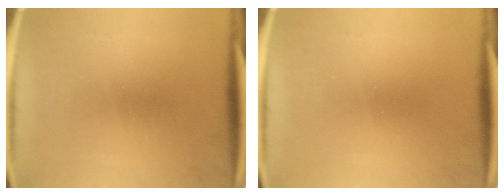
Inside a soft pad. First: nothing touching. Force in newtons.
{"total": 0.0}